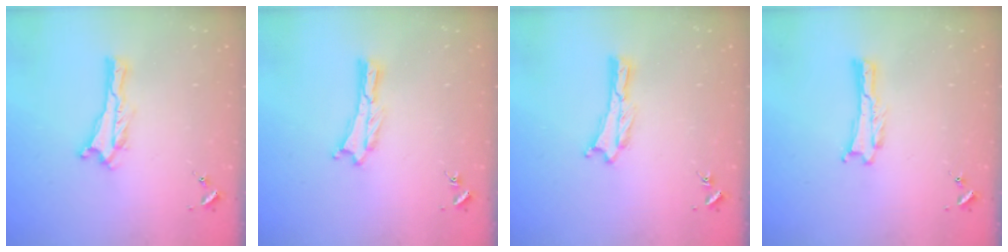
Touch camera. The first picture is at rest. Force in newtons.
{"total": 0.0}
{"total": 0.0}
{"total": 0.0}